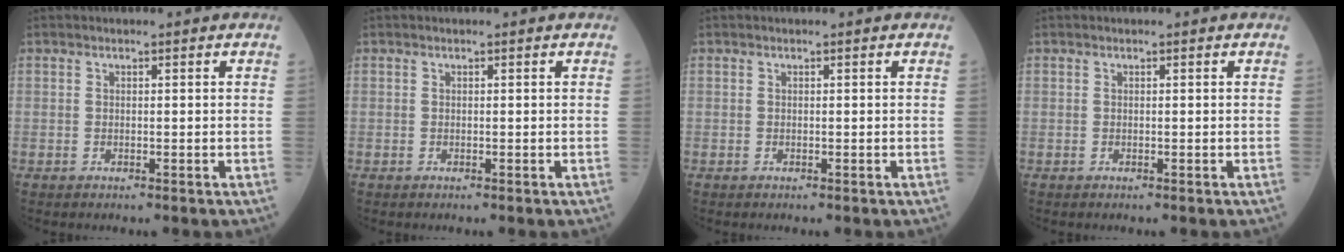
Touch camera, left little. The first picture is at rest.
{"total": 0.0}
{"total": 0.0}
{"total": 0.0}